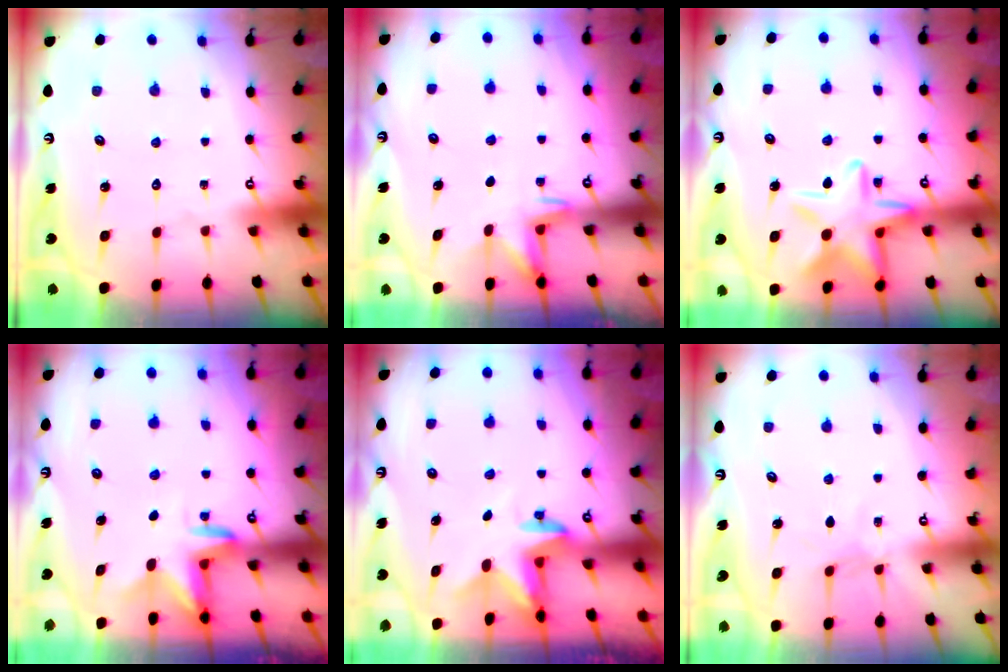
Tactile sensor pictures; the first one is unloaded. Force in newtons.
{"total": 3.1, "press": 2.8, "slide": 1.3}
{"total": 14.9, "press": 14.8, "slide": 0.9}
{"total": 4.2, "press": 4.2, "slide": 0.6}
{"total": 2.5, "press": 2.5, "slide": 0.4}
{"total": 3.4, "press": 3.4, "slide": 0.5}